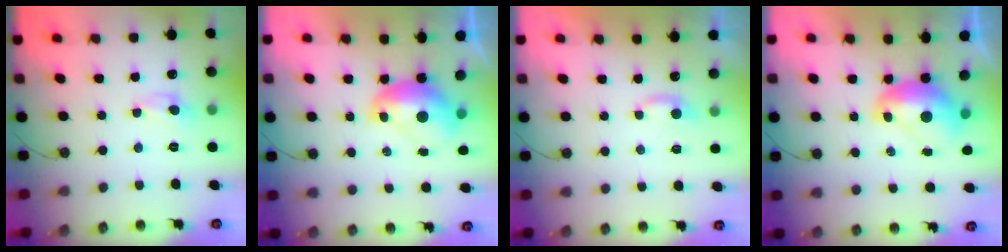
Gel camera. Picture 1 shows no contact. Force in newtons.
{"total": 2.8, "press": 2.8, "slide": 0.4}
{"total": 2.3, "press": 2.2, "slide": 0.5}
{"total": 2.8, "press": 2.8, "slide": 0.4}